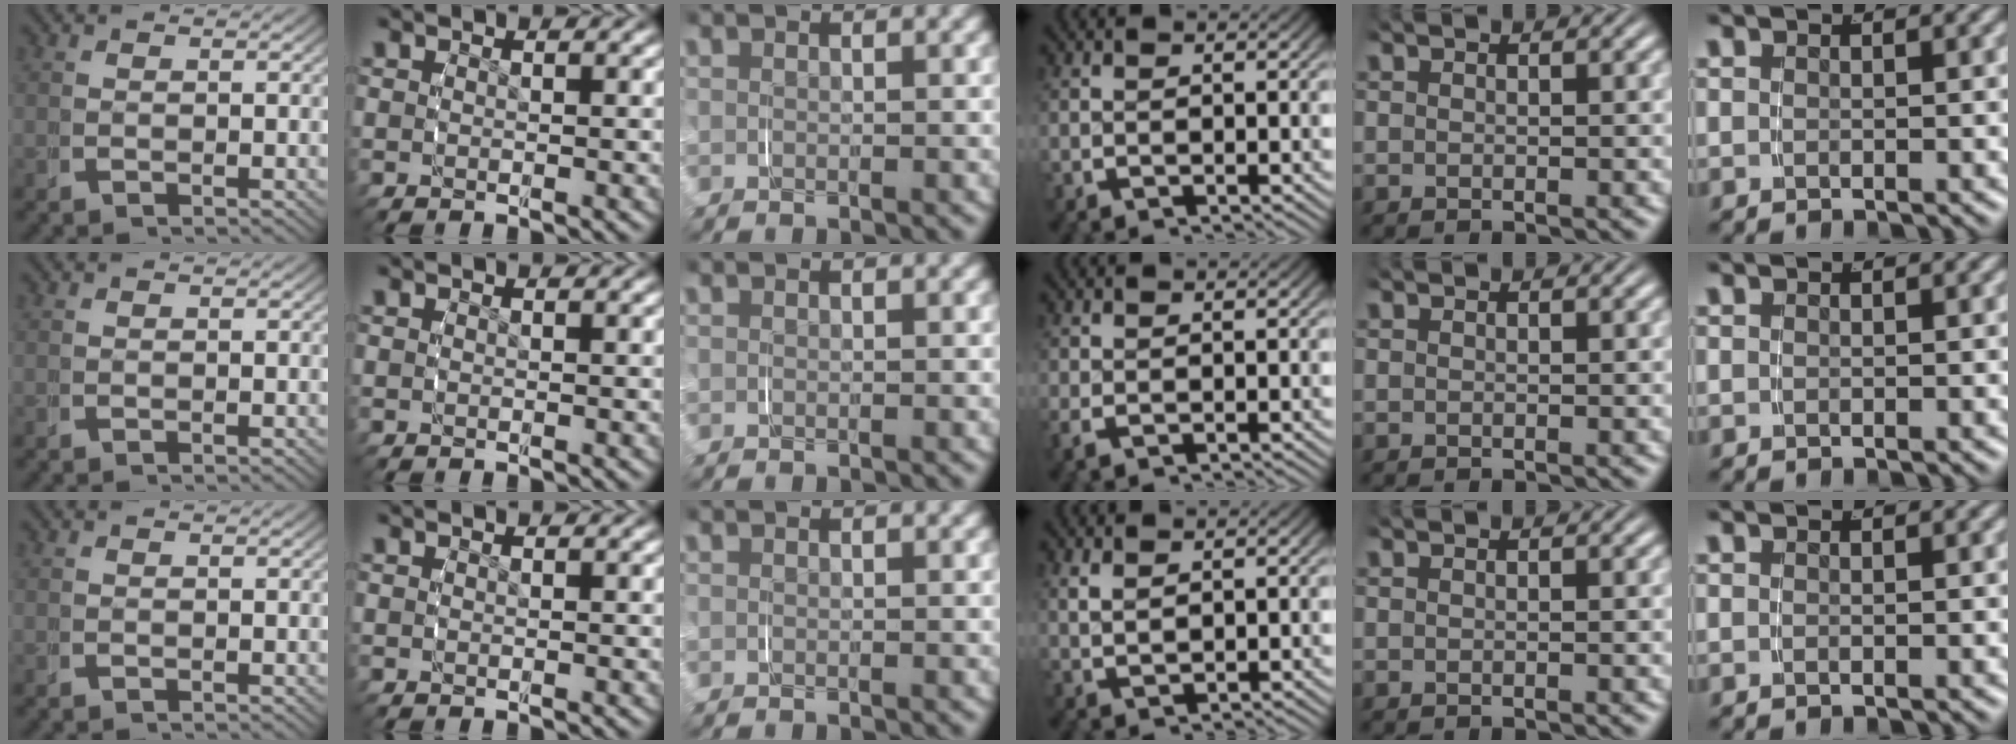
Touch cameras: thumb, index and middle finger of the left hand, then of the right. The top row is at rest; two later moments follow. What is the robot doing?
{"motion": "grasp_and_lifting", "object": "napkin"}